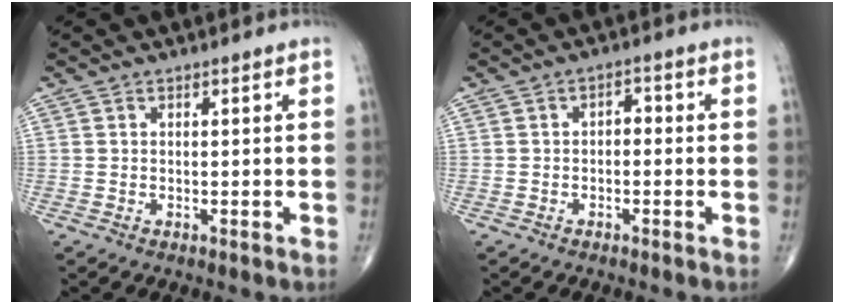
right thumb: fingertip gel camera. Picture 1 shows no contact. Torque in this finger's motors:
{"motor_torque": [0.02, 0.12, 0.02, 0.07, 0.06]}